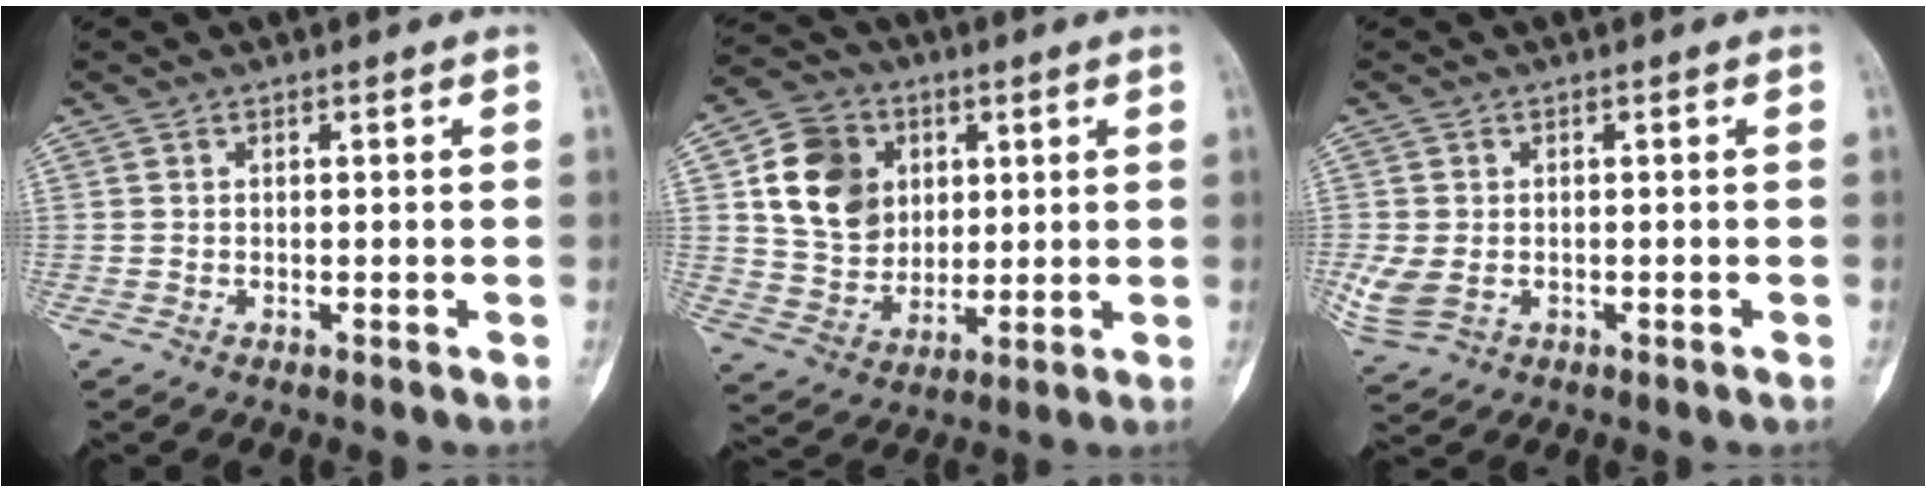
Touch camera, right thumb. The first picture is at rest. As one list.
[{"total": 14.2, "force": [3.8, 11.6, 7.4], "torque": [-0.104, -0.007, 0.073]}, {"total": 5.1, "force": [-0.9, 3.5, 3.5], "torque": [-0.089, -0.003, -0.012]}]